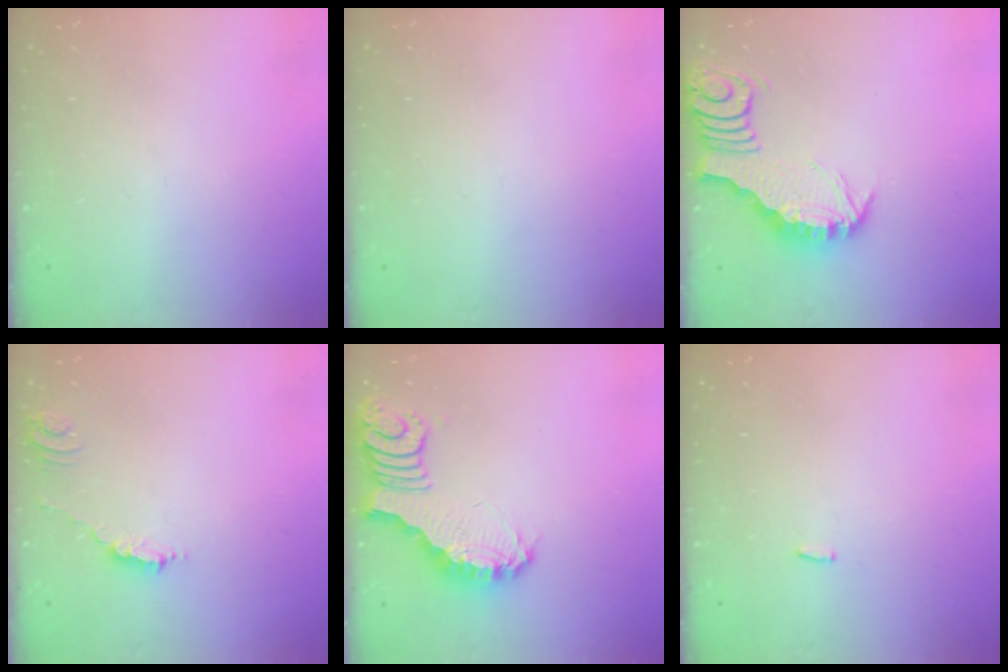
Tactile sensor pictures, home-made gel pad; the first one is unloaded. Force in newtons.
{"total": 0.0}
{"total": 3.3, "press": 3.3, "slide": 0.4}
{"total": 1.8, "press": 1.8, "slide": 0.1}
{"total": 3.6, "press": 3.6, "slide": 0.6}
{"total": 2.2, "press": 2.1, "slide": 0.4}